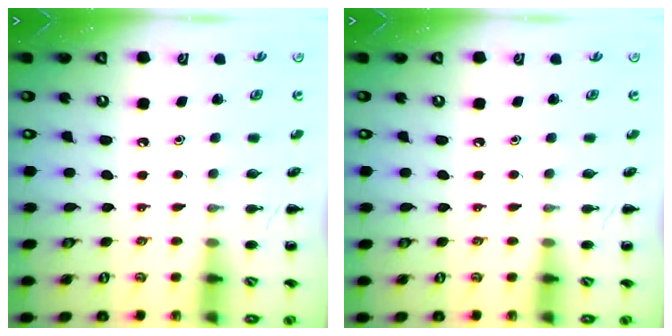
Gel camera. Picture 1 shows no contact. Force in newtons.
{"total": 0.0}